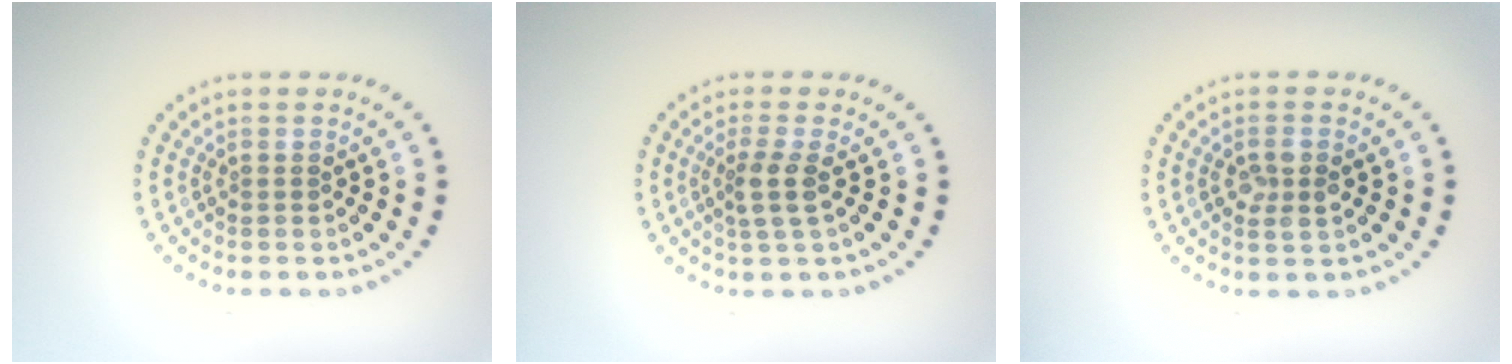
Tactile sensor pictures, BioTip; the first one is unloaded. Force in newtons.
{"total": 2.2, "press": 1.8, "slide": 1.3}
{"total": 2.0, "press": 1.9, "slide": 0.4}